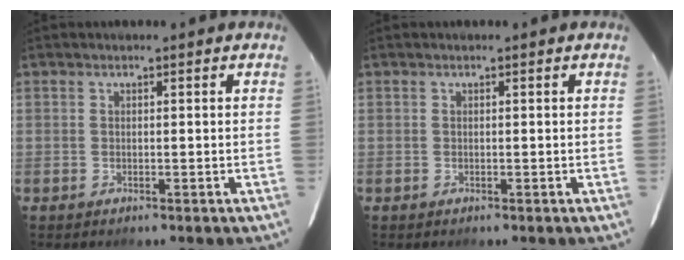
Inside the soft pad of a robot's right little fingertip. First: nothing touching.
{"total": 0.0}